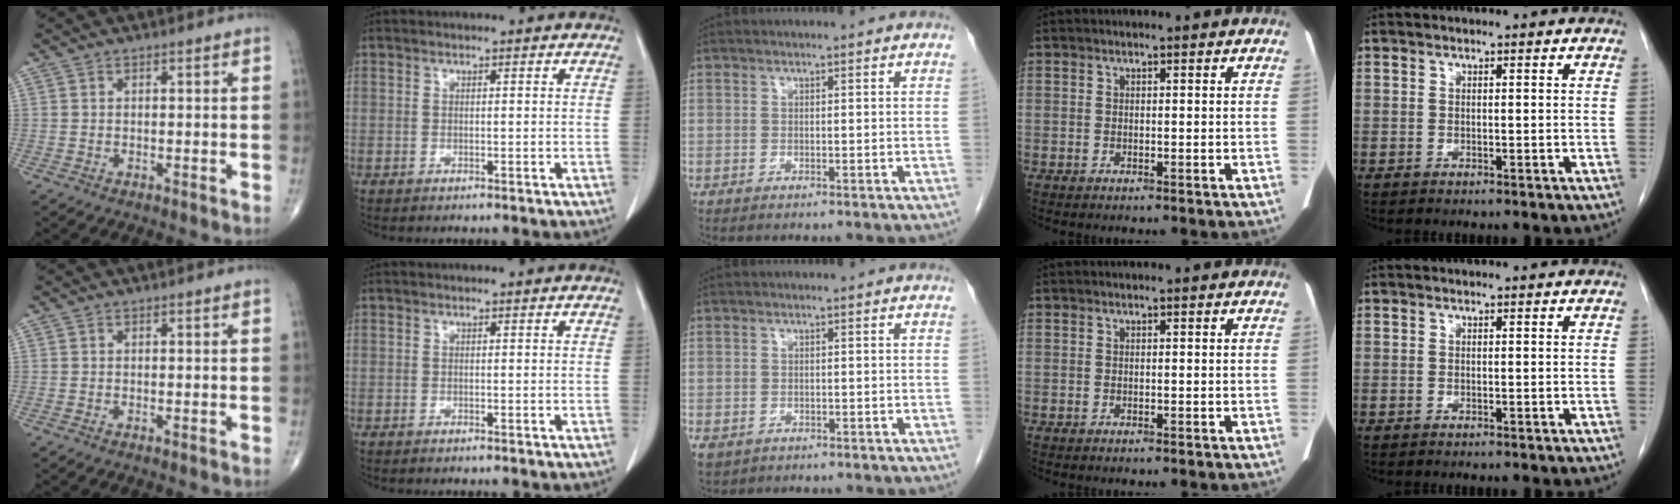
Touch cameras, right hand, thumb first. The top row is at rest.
{"middle": {"total": 3.5, "force": [-1.8, 2.7, 1.2], "torque": [-0.026, -0.004, -0.025]}}